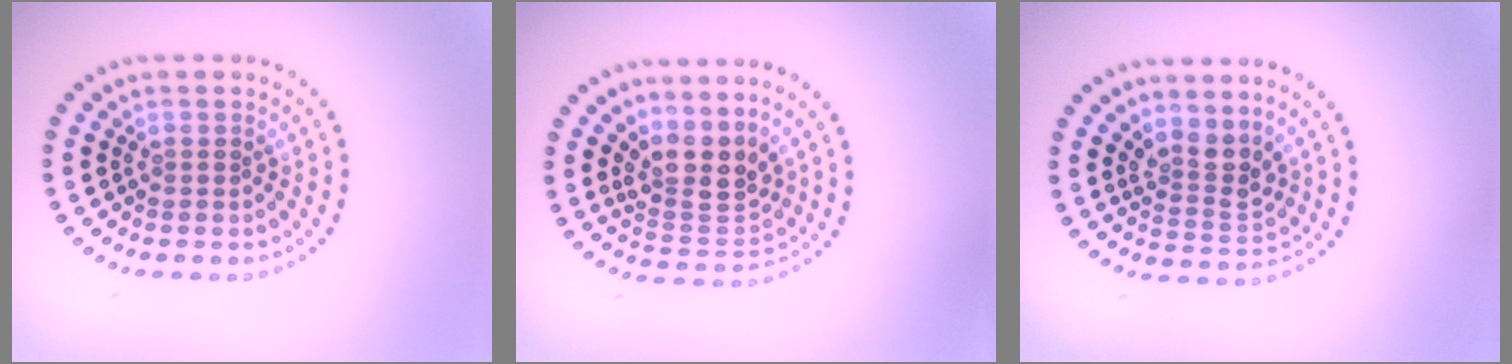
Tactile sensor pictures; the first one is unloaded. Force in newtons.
{"total": 3.8, "press": 2.9, "slide": 2.4}
{"total": 2.7, "press": 2.0, "slide": 1.9}